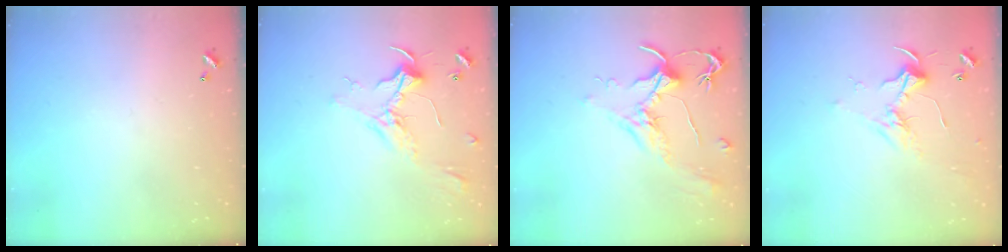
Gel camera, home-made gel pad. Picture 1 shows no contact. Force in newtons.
{"total": 2.5, "press": 2.3, "slide": 0.8}
{"total": 1.8, "press": 1.7, "slide": 0.8}
{"total": 1.3, "press": 1.2, "slide": 0.3}